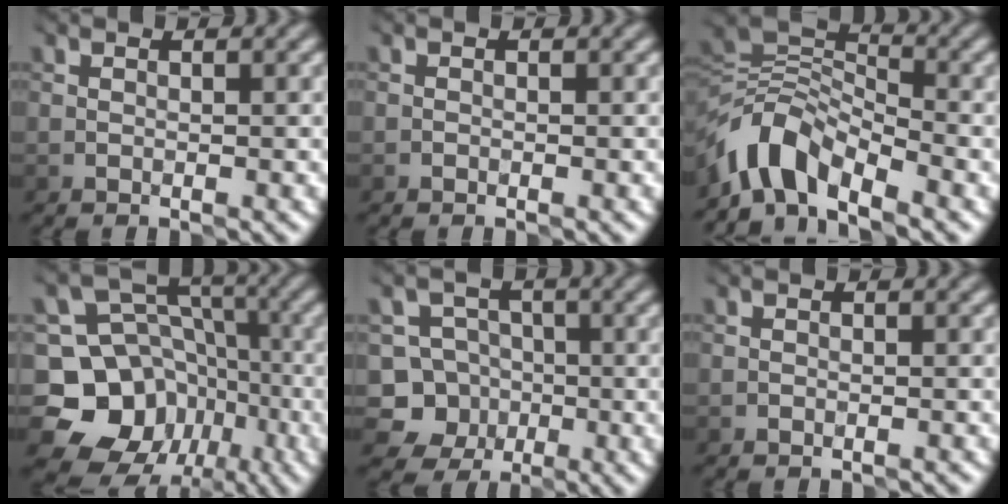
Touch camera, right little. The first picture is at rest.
{"total": 0.5, "force": [-0.4, -0.1, -0.3], "torque": [0.007, -0.002, -0.011]}
{"total": 5.5, "force": [-4.7, 1.8, 2.4], "torque": [-0.029, -0.001, -0.100]}
{"total": 11.6, "force": [-5.3, 9.6, 3.9], "torque": [-0.088, -0.002, -0.097]}
{"total": 6.7, "force": [-3.3, 5.8, 0.7], "torque": [0.004, -0.011, -0.075]}
{"total": 0.7, "force": [-0.7, 0.0, -0.2], "torque": [0.008, 0.000, -0.013]}